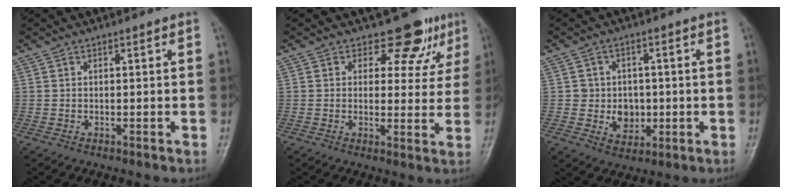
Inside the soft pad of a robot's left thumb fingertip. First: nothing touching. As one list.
[{"total": 7.8, "force": [5.4, 4.9, 2.7], "torque": [0.006, -0.030, 0.058]}, {"total": 6.3, "force": [-0.5, 5.5, 2.9], "torque": [-0.009, 0.007, -0.002]}]